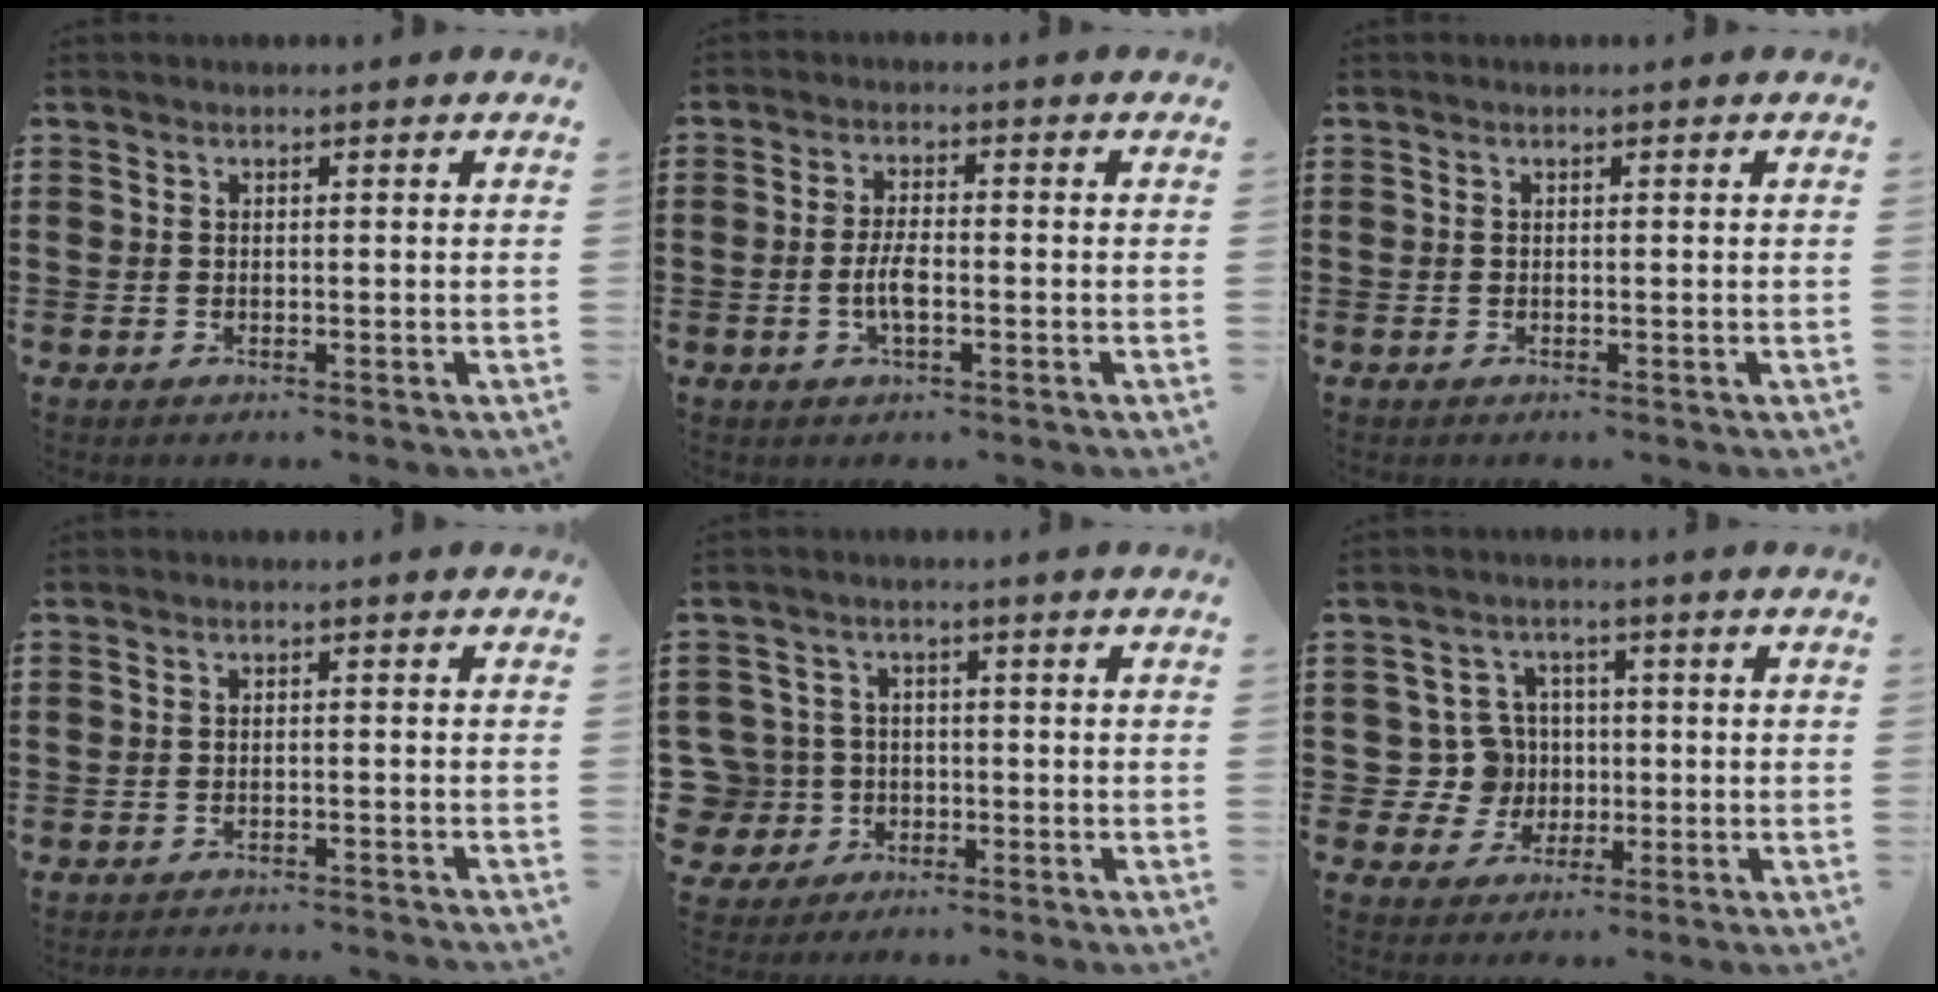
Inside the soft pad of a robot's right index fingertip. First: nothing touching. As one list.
[{"total": 4.0, "force": [-0.9, 1.3, 3.7], "torque": [-0.080, 0.001, -0.021]}, {"total": 0.0}, {"total": 1.6, "force": [-1.6, -0.1, 0.1], "torque": [-0.005, 0.002, -0.032]}, {"total": 5.5, "force": [-1.2, 5.2, 1.3], "torque": [-0.071, 0.006, -0.030]}, {"total": 6.9, "force": [0.0, 6.6, 2.1], "torque": [-0.079, 0.015, 0.001]}]